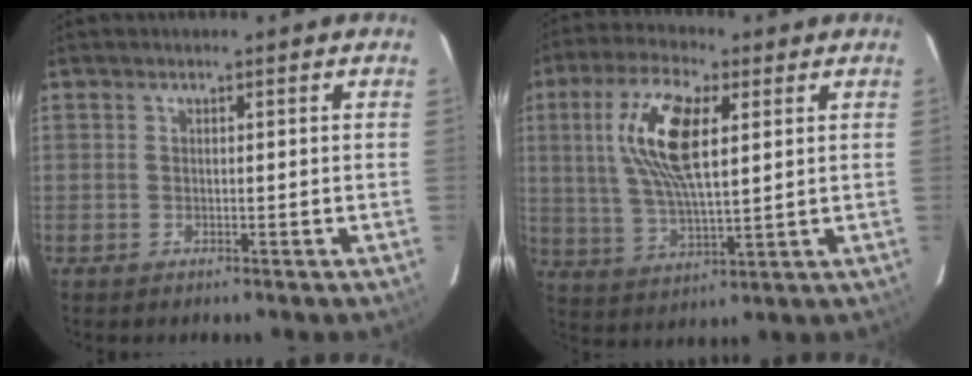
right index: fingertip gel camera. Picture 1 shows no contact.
{"total": 13.8, "force": [3.9, 4.7, 12.4], "torque": [-0.245, 0.012, 0.077]}